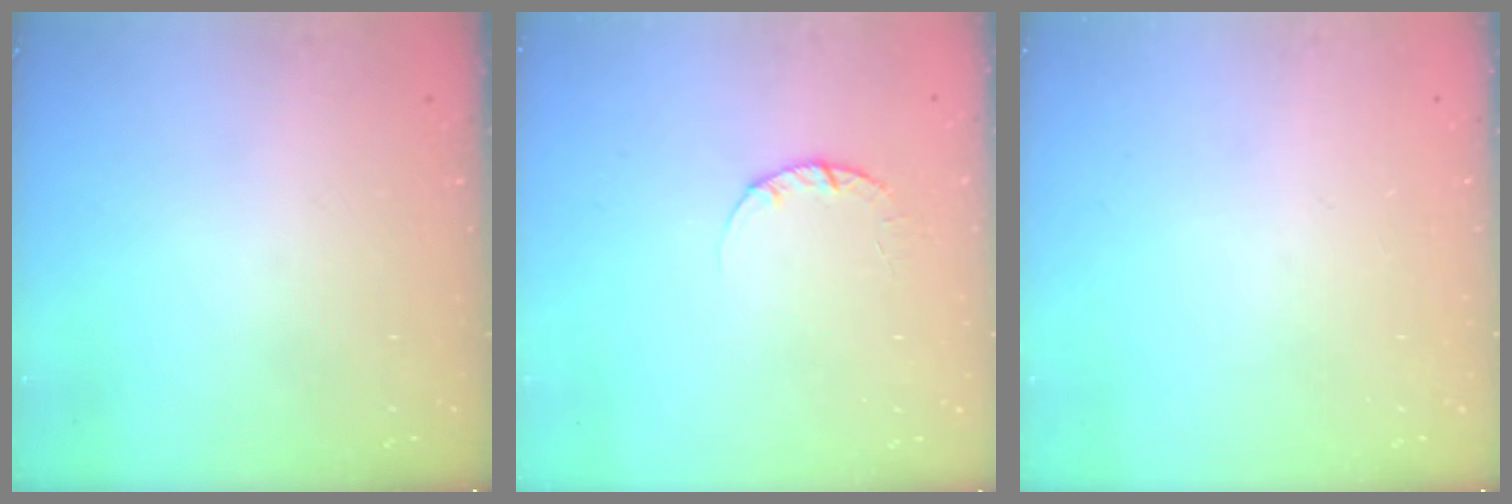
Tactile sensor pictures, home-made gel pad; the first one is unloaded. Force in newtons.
{"total": 2.4, "press": 2.4, "slide": 0.3}
{"total": 0.0}